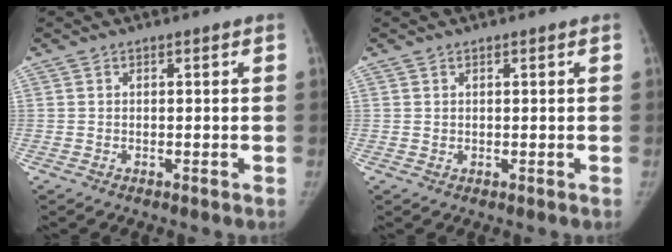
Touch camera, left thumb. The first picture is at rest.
{"total": 0.6, "force": [0.4, 0.4, 0.1], "torque": [0.003, -0.003, 0.006]}